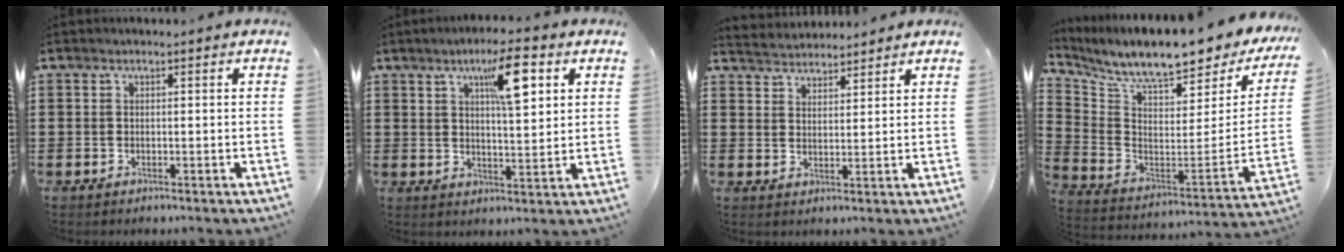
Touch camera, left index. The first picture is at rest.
{"total": 8.8, "force": [4.0, 2.4, 7.5], "torque": [-0.115, -0.003, 0.057]}
{"total": 3.2, "force": [3.1, 0.5, -0.6], "torque": [-0.003, -0.011, 0.058]}
{"total": 8.5, "force": [7.2, 0.9, 4.4], "torque": [-0.111, -0.064, 0.117]}